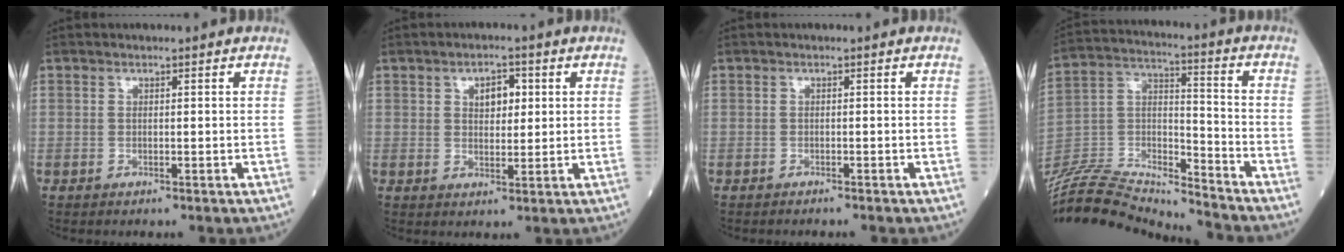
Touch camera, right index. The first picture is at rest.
{"total": 4.0, "force": [1.3, 2.1, 3.1], "torque": [-0.048, 0.005, 0.021]}
{"total": 1.3, "force": [-1.2, 0.1, 0.3], "torque": [-0.006, -0.002, -0.016]}
{"total": 21.7, "force": [-21.0, 0.7, 5.1], "torque": [-0.109, 0.015, -0.360]}